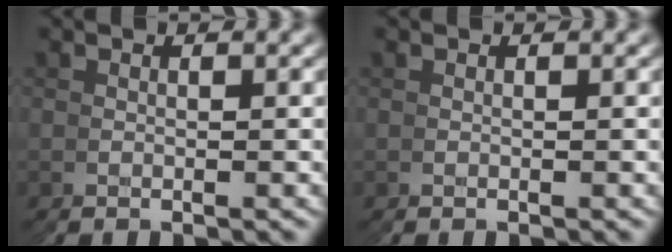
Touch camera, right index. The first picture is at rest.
{"total": 0.0}